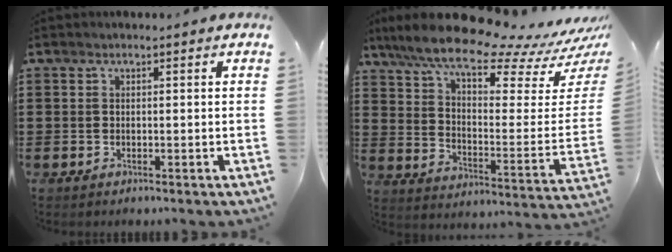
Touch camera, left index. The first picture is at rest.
{"total": 13.0, "force": [10.5, 1.9, 7.5], "torque": [-0.162, -0.073, 0.177]}